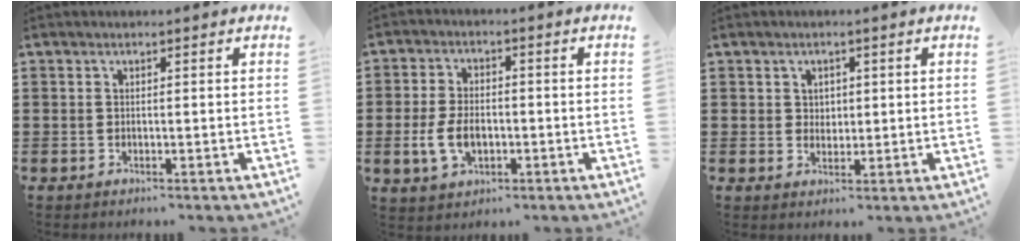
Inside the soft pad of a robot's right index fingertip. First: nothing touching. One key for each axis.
{"total": 5.8, "fx": -1.3, "fy": 3.6, "fz": 4.3, "tx": -0.106, "ty": -0.004, "tz": -0.028}
{"total": 2.0, "fx": 0.9, "fy": 1.7, "fz": 0.2, "tx": -0.011, "ty": 0.011, "tz": 0.016}